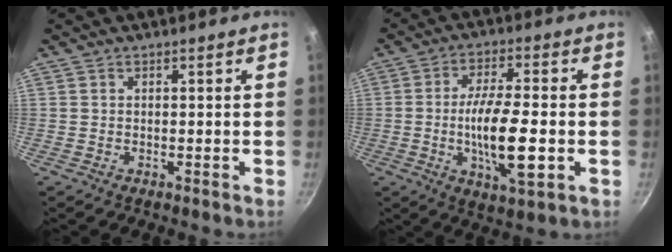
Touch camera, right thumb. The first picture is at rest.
{"total": 13.5, "force": [-2.3, 4.1, 12.7], "torque": [-0.227, 0.004, -0.043]}